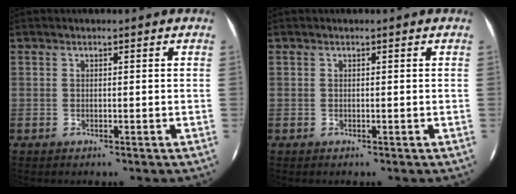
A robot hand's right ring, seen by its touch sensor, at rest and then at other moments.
{"total": 0.0}